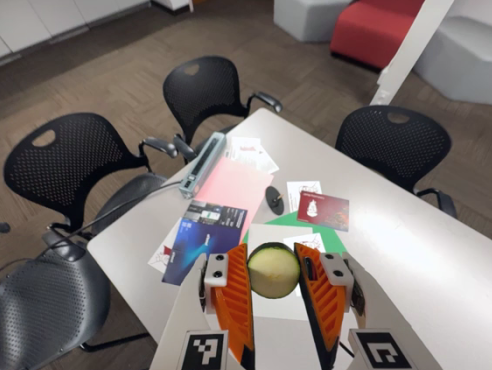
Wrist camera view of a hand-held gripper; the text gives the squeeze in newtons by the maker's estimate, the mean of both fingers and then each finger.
{"total": 10.9, "left": 10.9, "right": 10.9}